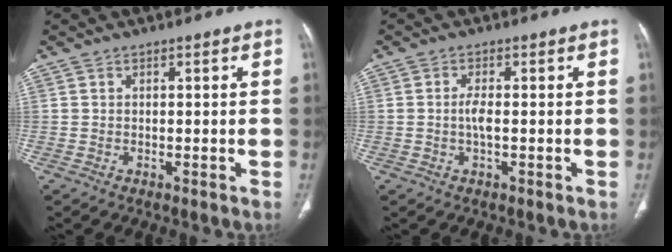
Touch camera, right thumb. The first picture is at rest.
{"total": 2.1, "force": [-0.3, 0.5, 2.1], "torque": [-0.048, -0.004, -0.008]}